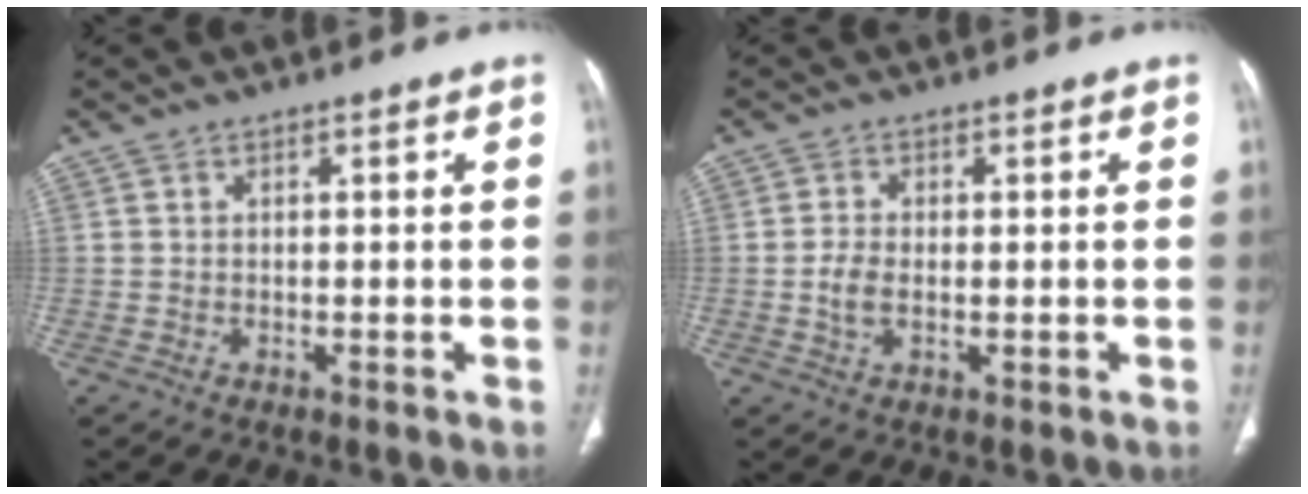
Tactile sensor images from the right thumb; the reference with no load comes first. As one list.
[{"total": 3.4, "force": [-0.3, 2.0, 2.8], "torque": [-0.064, 0.002, -0.007]}]